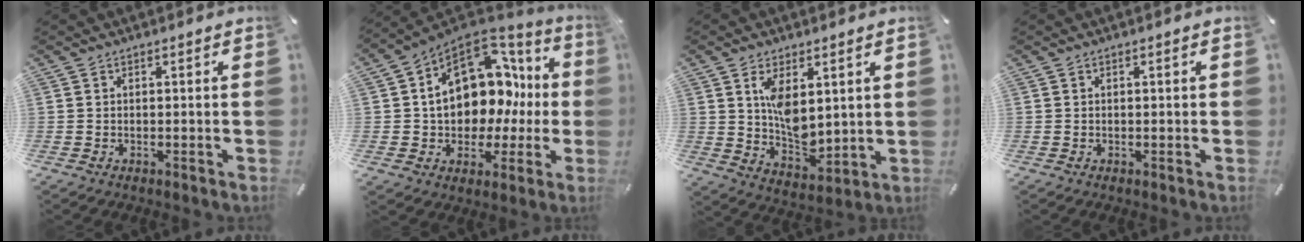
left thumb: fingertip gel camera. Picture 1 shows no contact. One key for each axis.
{"total": 17.9, "fx": 3.9, "fy": 12.4, "fz": 12.3, "tx": -0.190, "ty": -0.023, "tz": 0.067}
{"total": 9.5, "fx": 3.4, "fy": 5.8, "fz": 6.7, "tx": -0.111, "ty": -0.026, "tz": 0.059}
{"total": 0.7, "fx": 0.0, "fy": 0.2, "fz": 0.7, "tx": -0.012, "ty": 0.002, "tz": 0.000}